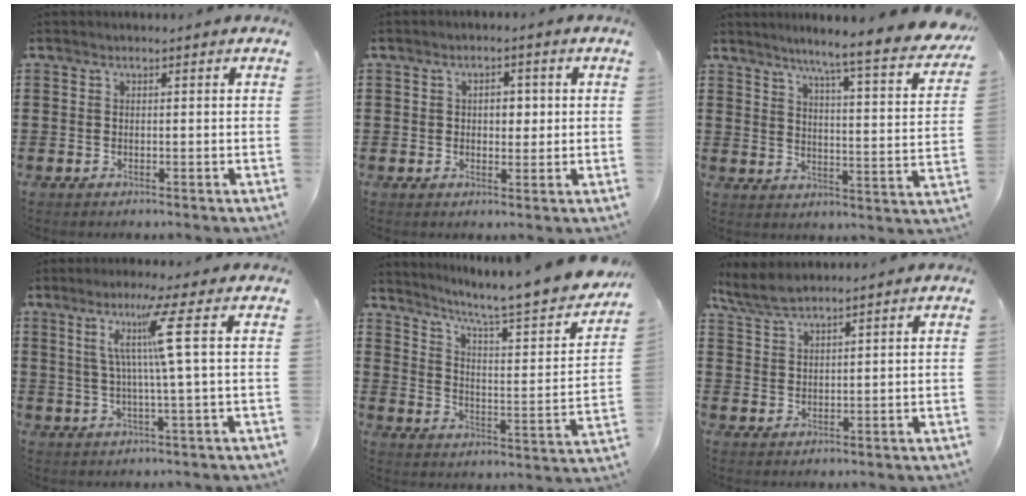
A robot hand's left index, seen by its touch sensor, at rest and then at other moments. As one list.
[{"total": 3.2, "force": [0.3, 2.0, 2.5], "torque": [-0.037, 0.004, -0.002]}, {"total": 6.4, "force": [5.2, -0.9, 3.5], "torque": [-0.075, -0.053, 0.075]}, {"total": 8.2, "force": [2.5, -1.6, 7.6], "torque": [-0.155, 0.001, 0.029]}, {"total": 6.6, "force": [5.4, 0.1, 3.7], "torque": [-0.082, -0.048, 0.078]}, {"total": 3.8, "force": [3.2, 0.9, 1.8], "torque": [-0.046, -0.002, 0.060]}]